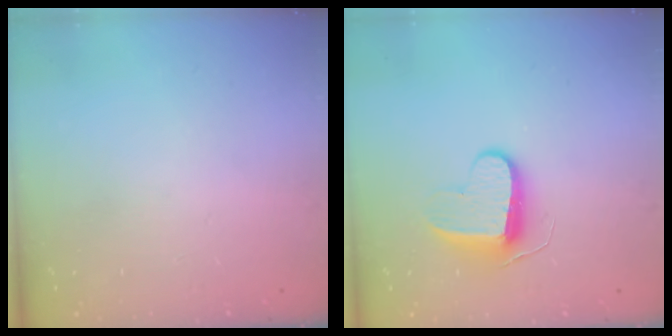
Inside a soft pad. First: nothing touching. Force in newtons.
{"total": 9.0, "press": 9.0, "slide": 0.4}